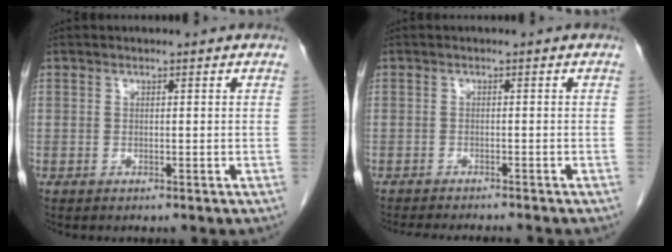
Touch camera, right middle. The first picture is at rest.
{"total": 7.2, "force": [-6.7, 0.6, 2.7], "torque": [-0.032, -0.013, -0.095]}